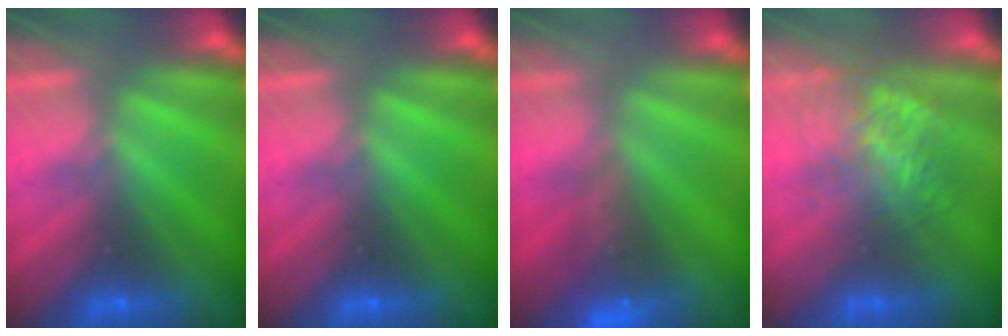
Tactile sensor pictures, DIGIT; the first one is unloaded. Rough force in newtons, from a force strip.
{"total": 0.0}
{"total": 7.0}
{"total": 4.1}